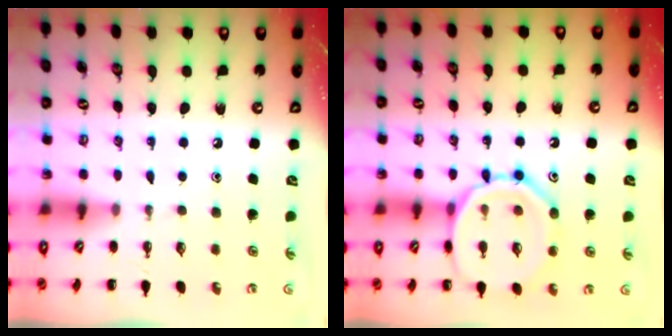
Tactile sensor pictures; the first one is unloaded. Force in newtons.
{"total": 14.0, "press": 14.0, "slide": 0.8}